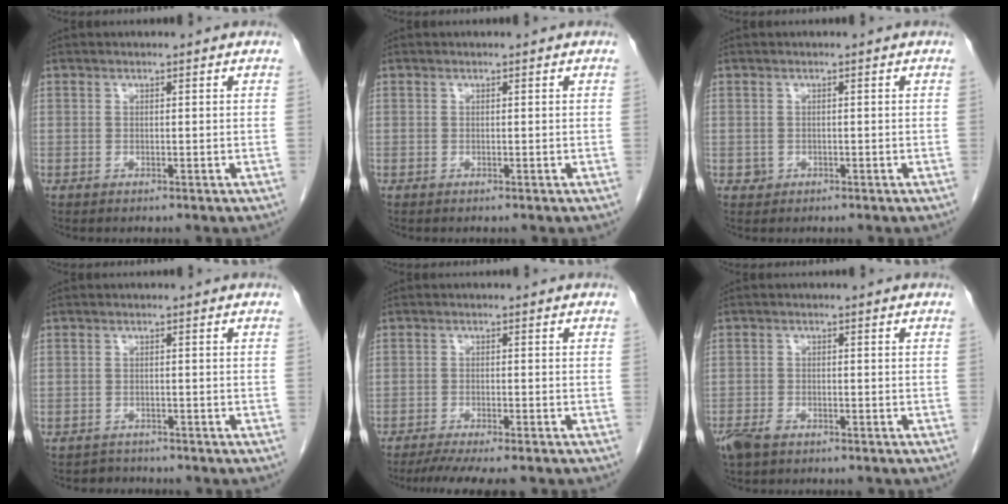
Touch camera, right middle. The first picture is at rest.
{"total": 0.0}
{"total": 0.8, "force": [-0.2, 0.8, 0.1], "torque": [0.000, 0.004, -0.002]}
{"total": 2.1, "force": [-1.8, 0.7, -0.7], "torque": [0.007, -0.002, -0.030]}
{"total": 8.5, "force": [-7.2, 0.7, 4.4], "torque": [-0.062, -0.013, -0.108]}
{"total": 4.3, "force": [-3.2, 1.9, 2.1], "torque": [-0.045, -0.006, -0.052]}